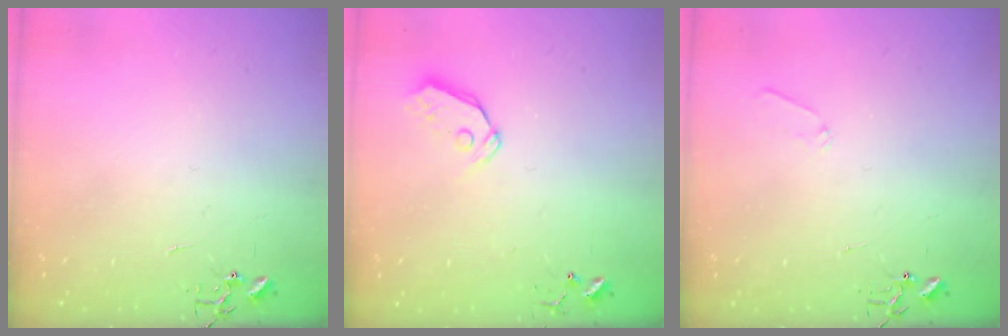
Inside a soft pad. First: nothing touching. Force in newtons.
{"total": 6.0, "press": 6.0, "slide": 0.5}
{"total": 5.9, "press": 5.9, "slide": 0.4}